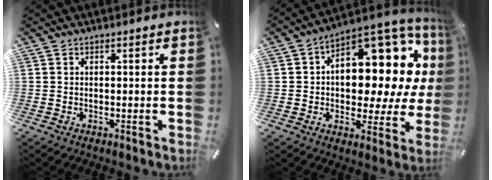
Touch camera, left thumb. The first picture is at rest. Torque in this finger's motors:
{"motor_torque": [2.52, 2.49, 0.66, -0.25, 0.19]}